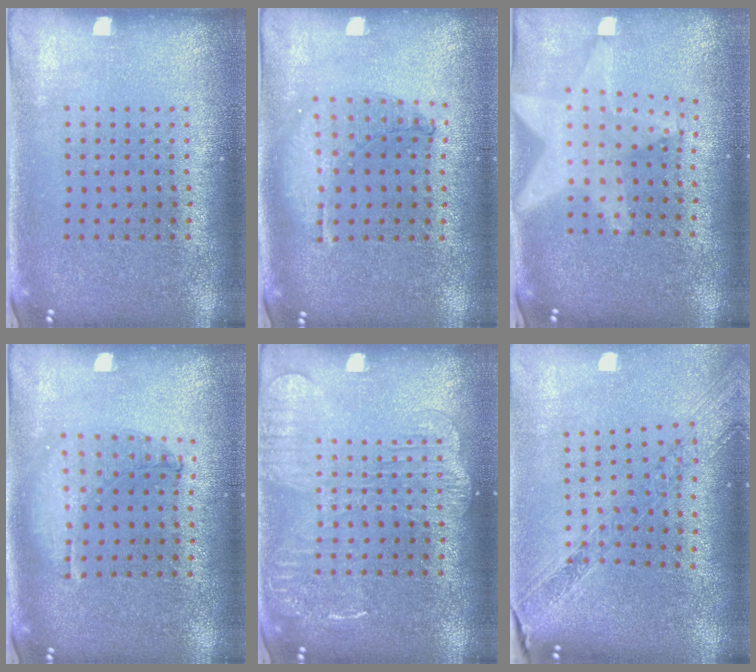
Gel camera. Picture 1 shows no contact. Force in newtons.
{"total": 1.0, "press": 0.9, "slide": 0.3}
{"total": 1.9, "press": 1.6, "slide": 1.0}
{"total": 0.7, "press": 0.7, "slide": 0.2}
{"total": 2.8, "press": 2.8, "slide": 0.3}
{"total": 1.3, "press": 1.3, "slide": 0.4}